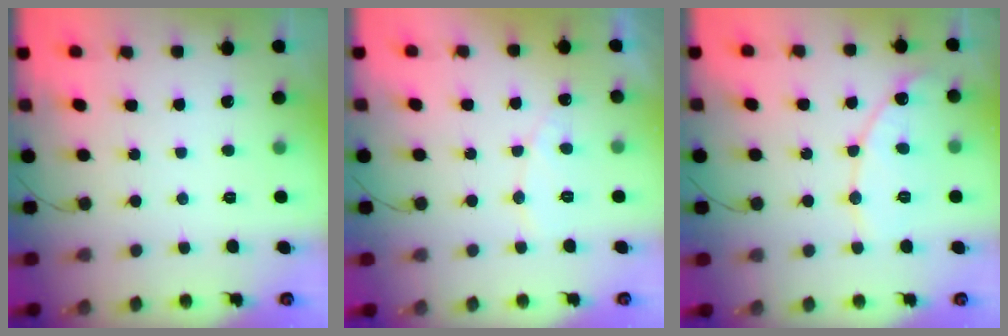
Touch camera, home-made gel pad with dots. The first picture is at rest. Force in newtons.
{"total": 5.8, "press": 5.8, "slide": 0.5}
{"total": 10.6, "press": 10.5, "slide": 0.8}